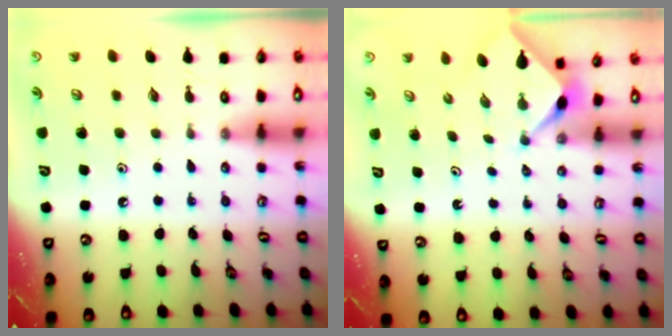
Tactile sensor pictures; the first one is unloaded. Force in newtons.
{"total": 2.4, "press": 2.3, "slide": 0.3}